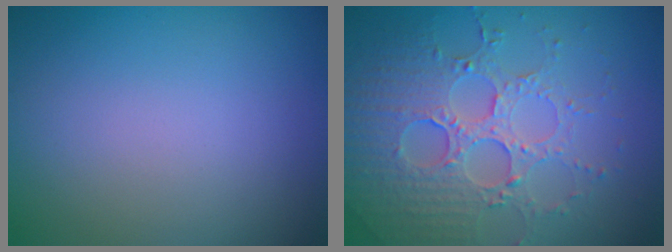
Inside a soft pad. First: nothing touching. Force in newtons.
{"total": 5.5, "press": 4.8, "slide": 2.7}